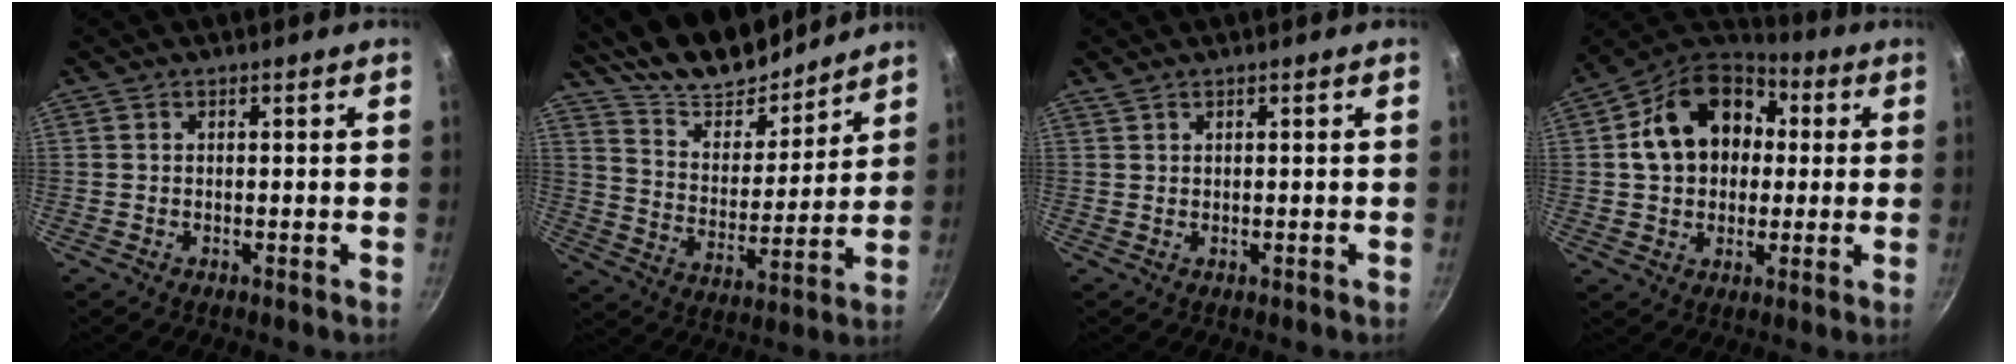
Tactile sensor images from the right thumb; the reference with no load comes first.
{"total": 18.4, "force": [16.0, 6.6, 6.3], "torque": [-0.060, -0.103, 0.267]}
{"total": 0.8, "force": [0.5, 0.0, 0.6], "torque": [-0.009, -0.003, 0.011]}
{"total": 18.2, "force": [3.1, 13.9, 11.4], "torque": [-0.175, 0.033, 0.040]}